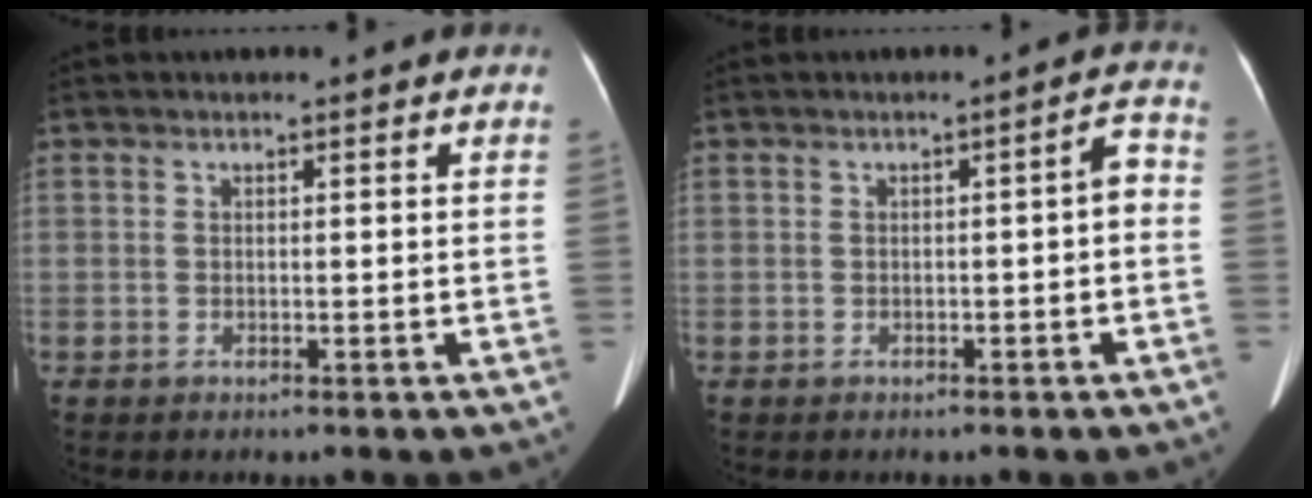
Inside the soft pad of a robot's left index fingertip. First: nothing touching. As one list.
[{"total": 2.7, "force": [-0.7, 0.7, 2.5], "torque": [-0.022, 0.018, -0.012]}]